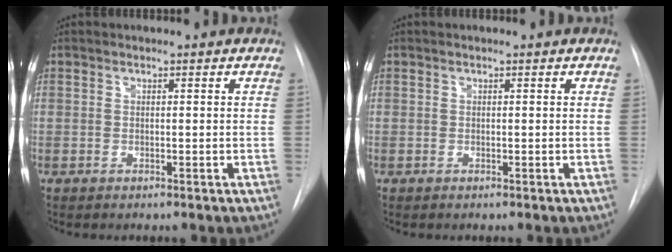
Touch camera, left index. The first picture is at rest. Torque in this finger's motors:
{"motor_torque": [0.00, 0.00, 0.00, 0.00]}